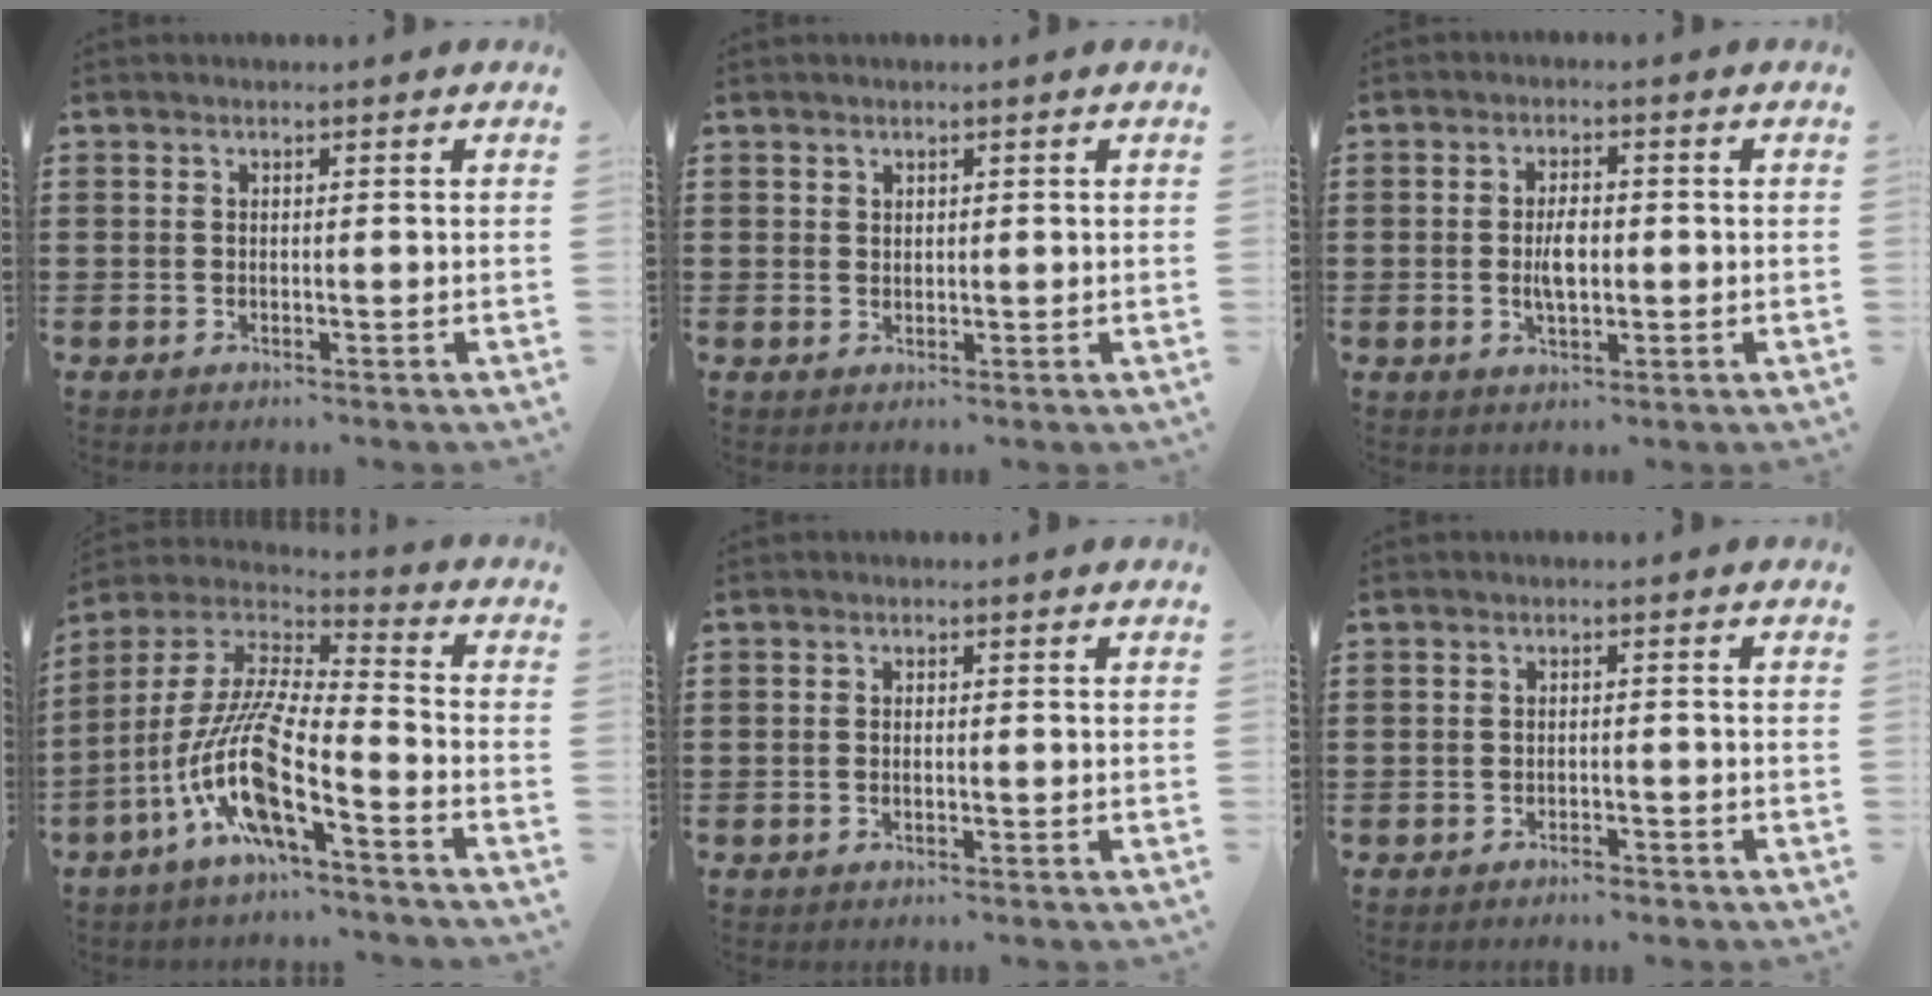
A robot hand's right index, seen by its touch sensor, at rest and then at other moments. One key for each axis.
{"total": 1.1, "fx": 0.9, "fy": 0.6, "fz": 0.1, "tx": -0.003, "ty": 0.001, "tz": 0.018}
{"total": 4.1, "fx": -0.1, "fy": 1.8, "fz": 3.7, "tx": -0.078, "ty": 0.001, "tz": -0.005}
{"total": 12.5, "fx": -6.8, "fy": 1.6, "fz": 10.3, "tx": -0.236, "ty": -0.027, "tz": -0.144}
{"total": 0.6, "fx": -0.2, "fy": 0.2, "fz": 0.5, "tx": -0.012, "ty": -0.004, "tz": -0.002}
{"total": 2.0, "fx": -1.9, "fy": 0.0, "fz": 0.7, "tx": -0.014, "ty": 0.000, "tz": -0.036}